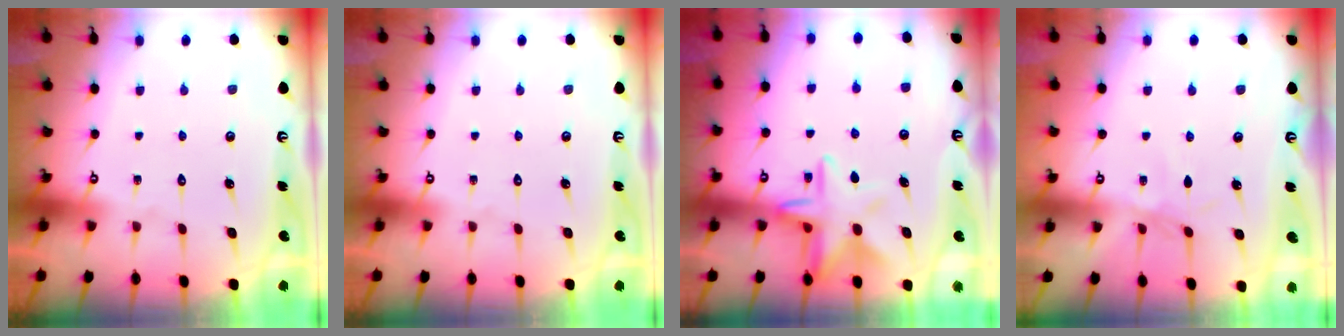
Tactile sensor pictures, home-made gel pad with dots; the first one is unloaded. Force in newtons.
{"total": 0.0}
{"total": 11.5, "press": 11.5, "slide": 1.2}
{"total": 1.7, "press": 1.6, "slide": 0.3}